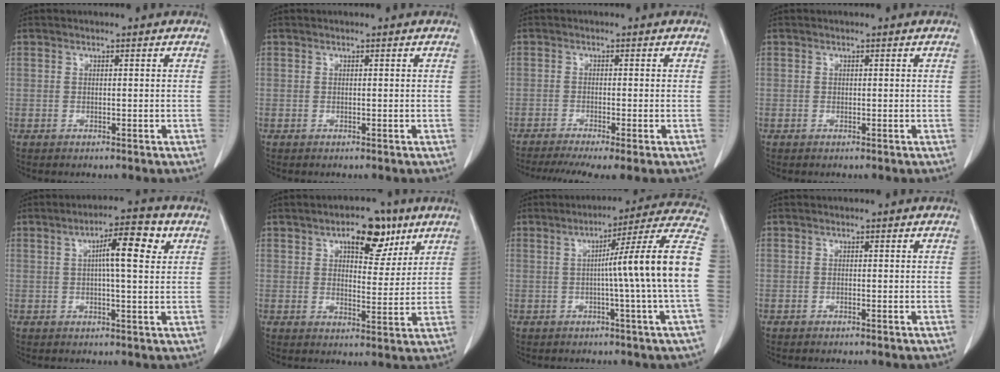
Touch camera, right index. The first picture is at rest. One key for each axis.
{"total": 0.0}
{"total": 8.4, "fx": -6.4, "fy": 0.5, "fz": 5.4, "tx": -0.080, "ty": -0.014, "tz": -0.101}
{"total": 0.0}
{"total": 7.5, "fx": 2.3, "fy": 1.1, "fz": 7.1, "tx": -0.112, "ty": 0.014, "tz": 0.032}
{"total": 8.3, "fx": 4.8, "fy": 3.8, "fz": 5.7, "tx": -0.075, "ty": 0.008, "tz": 0.070}
{"total": 15.3, "fx": -0.8, "fy": -2.9, "fz": 15.0, "tx": -0.193, "ty": 0.009, "tz": -0.017}
{"total": 0.0}